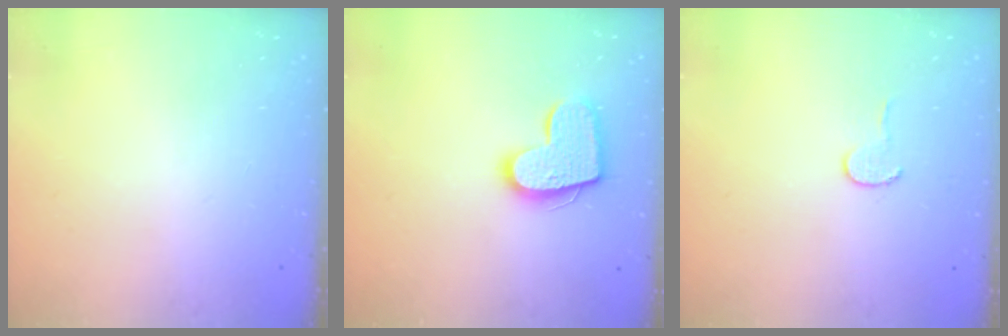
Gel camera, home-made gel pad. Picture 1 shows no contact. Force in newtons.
{"total": 14.5, "press": 14.5, "slide": 0.9}
{"total": 3.7, "press": 3.7, "slide": 0.4}